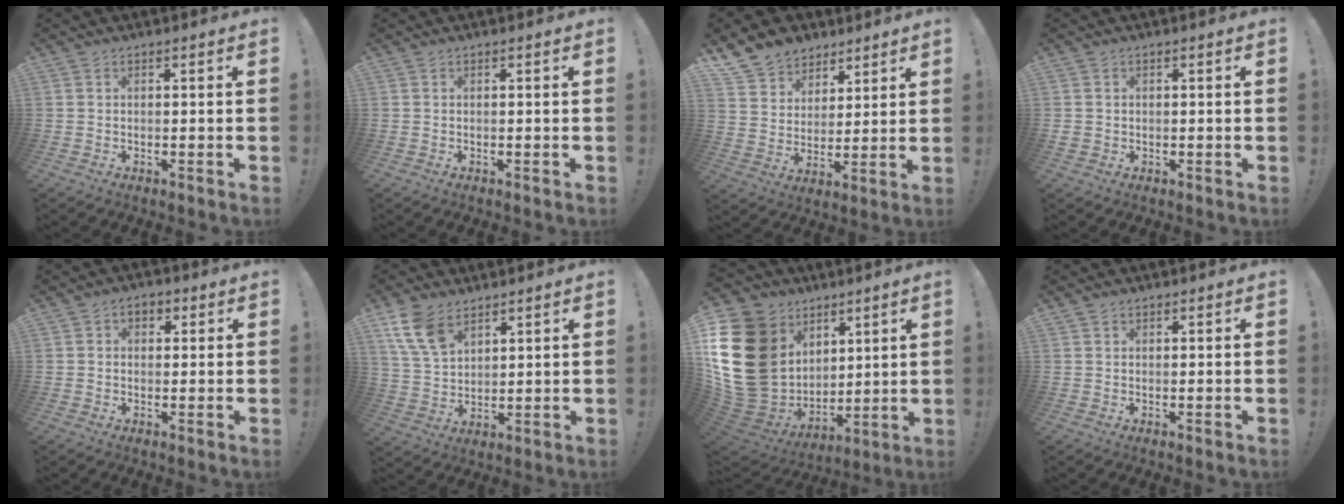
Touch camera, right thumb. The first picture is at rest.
{"total": 0.0}
{"total": 11.0, "force": [7.6, 7.7, 2.1], "torque": [-0.044, -0.055, 0.153]}
{"total": 1.4, "force": [0.3, 1.4, 0.3], "torque": [0.003, -0.002, 0.003]}
{"total": 3.2, "force": [0.7, 2.6, 1.8], "torque": [-0.021, 0.004, 0.011]}
{"total": 10.9, "force": [6.7, 6.3, 5.8], "torque": [-0.120, -0.027, 0.132]}
{"total": 26.9, "force": [5.2, 21.7, 15.1], "torque": [-0.280, -0.041, 0.160]}
{"total": 0.7, "force": [0.5, 0.5, 0.0], "torque": [0.002, -0.001, 0.010]}